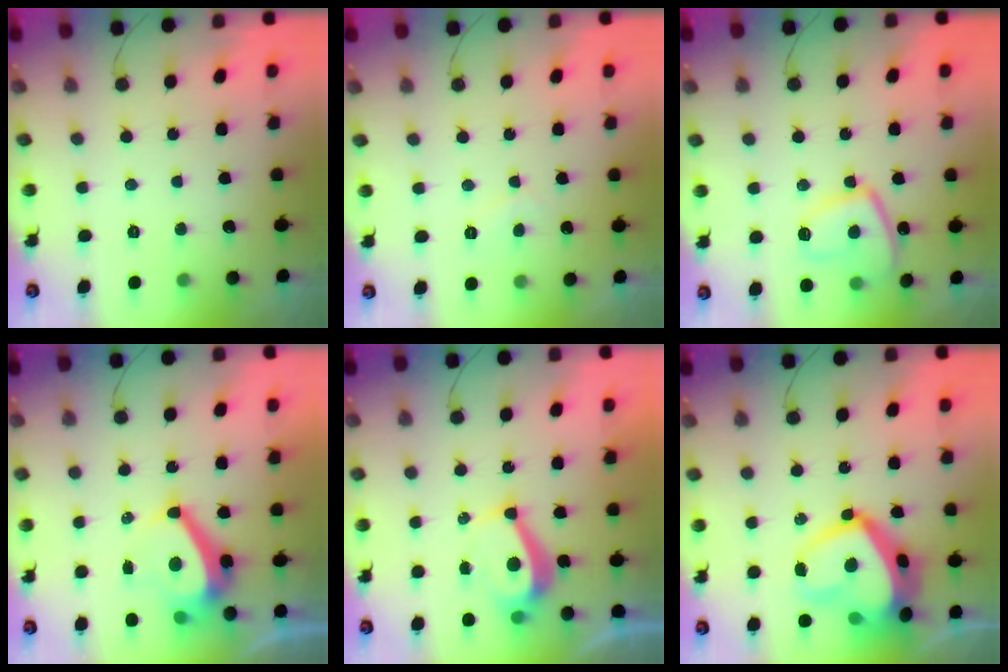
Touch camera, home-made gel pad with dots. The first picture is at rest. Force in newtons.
{"total": 2.7, "press": 2.6, "slide": 0.5}
{"total": 10.6, "press": 10.5, "slide": 1.2}
{"total": 9.0, "press": 8.4, "slide": 3.1}
{"total": 7.2, "press": 7.2, "slide": 0.8}
{"total": 18.5, "press": 18.4, "slide": 1.4}